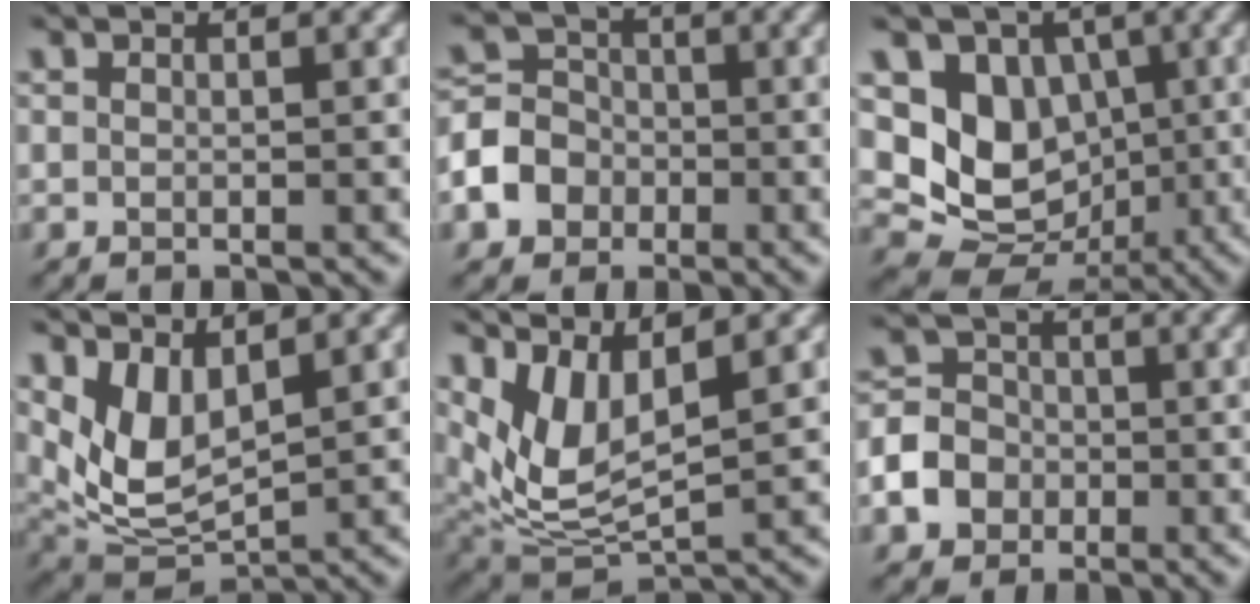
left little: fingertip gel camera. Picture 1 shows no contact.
{"total": 5.3, "force": [-2.1, 4.5, 1.8], "torque": [-0.023, 0.002, -0.055]}
{"total": 7.5, "force": [0.6, 6.2, 4.1], "torque": [-0.071, -0.018, 0.006]}
{"total": 5.0, "force": [1.9, 2.5, 3.8], "torque": [-0.091, -0.017, 0.046]}
{"total": 5.7, "force": [2.6, 2.3, 4.5], "torque": [-0.107, -0.012, 0.057]}
{"total": 4.4, "force": [-1.6, 3.8, 1.6], "torque": [-0.024, 0.002, -0.044]}